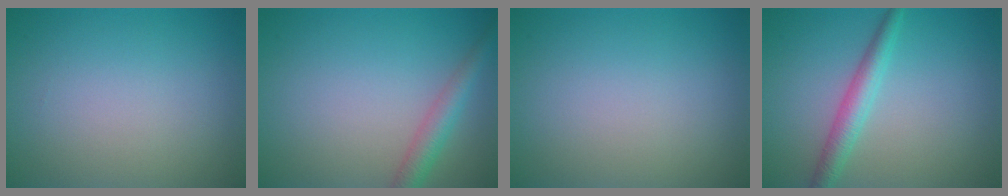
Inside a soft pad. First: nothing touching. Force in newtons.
{"total": 2.8, "press": 2.8, "slide": 0.1}
{"total": 0.0}
{"total": 2.8, "press": 2.8, "slide": 0.1}